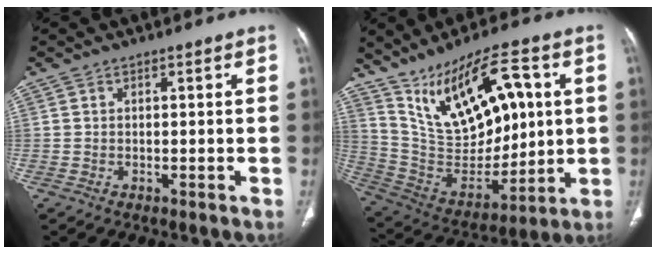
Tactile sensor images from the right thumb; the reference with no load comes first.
{"total": 22.0, "force": [7.4, 11.1, 17.5], "torque": [-0.263, -0.015, 0.151]}